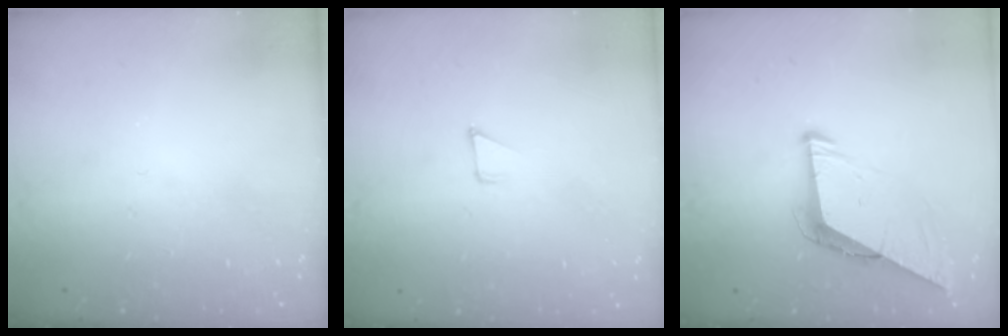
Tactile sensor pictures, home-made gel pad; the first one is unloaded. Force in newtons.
{"total": 3.1, "press": 3.1, "slide": 0.3}
{"total": 7.1, "press": 7.1, "slide": 0.5}